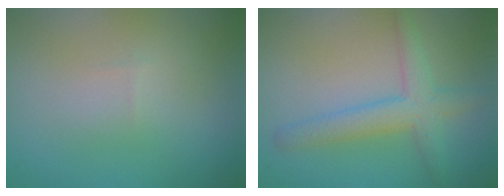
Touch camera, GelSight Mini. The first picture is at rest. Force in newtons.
{"total": 3.6, "press": 3.6, "slide": 0.1}